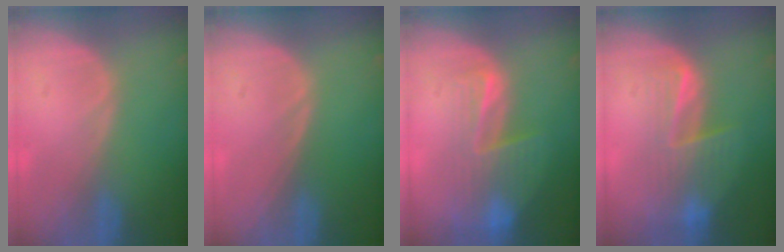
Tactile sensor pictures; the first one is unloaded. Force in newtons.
{"total": 0.0}
{"total": 8.3, "press": 7.2, "slide": 4.3}
{"total": 6.8, "press": 6.4, "slide": 2.3}